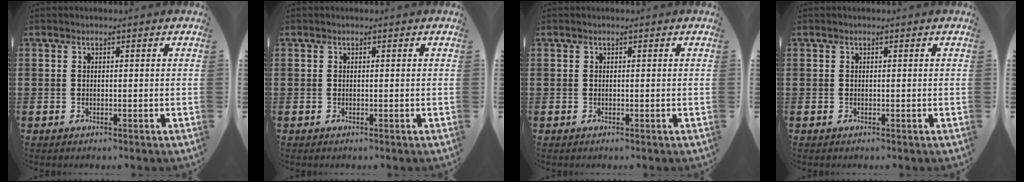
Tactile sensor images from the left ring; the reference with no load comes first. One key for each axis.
{"total": 0.0}
{"total": 0.0}
{"total": 0.0}